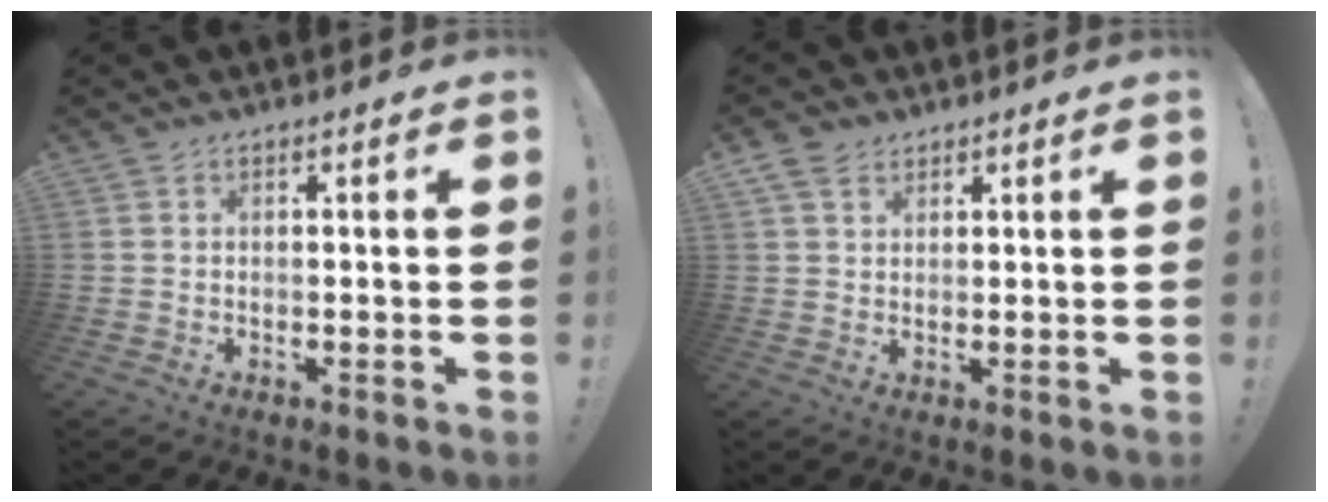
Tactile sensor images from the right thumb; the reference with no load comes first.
{"total": 4.2, "force": [2.6, 2.9, 1.7], "torque": [-0.041, -0.002, 0.053]}